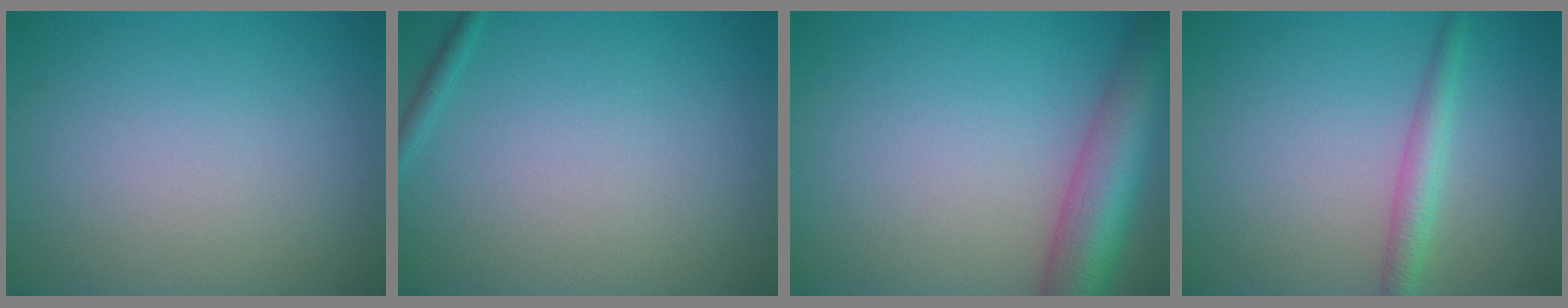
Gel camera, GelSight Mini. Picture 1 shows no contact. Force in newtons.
{"total": 0.8, "press": 0.8, "slide": 0.0}
{"total": 7.6, "press": 7.6, "slide": 0.4}
{"total": 2.4, "press": 2.4, "slide": 0.1}